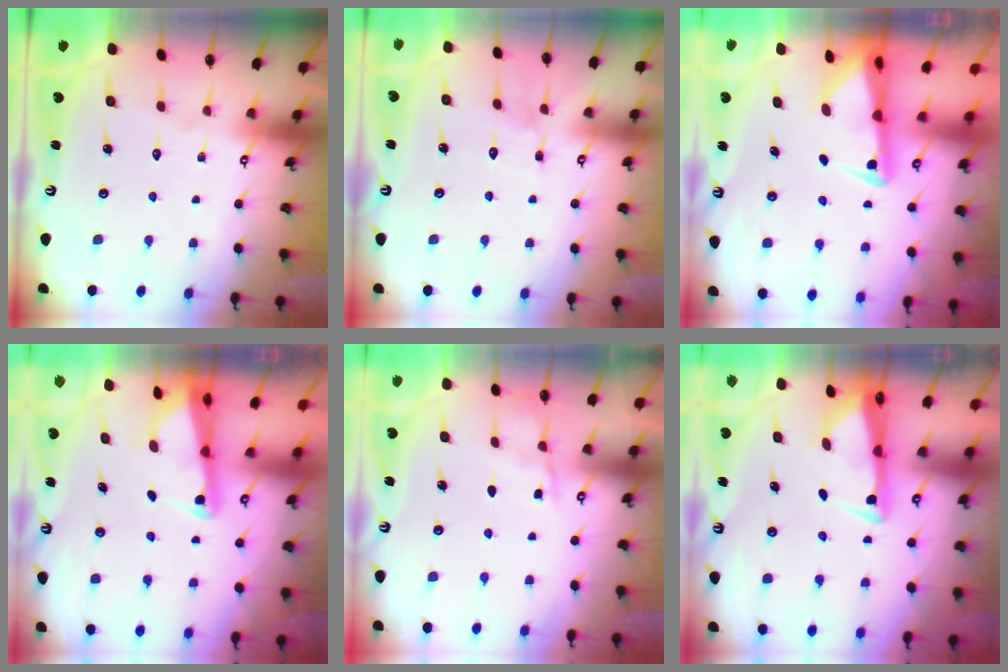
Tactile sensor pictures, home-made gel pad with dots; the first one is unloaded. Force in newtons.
{"total": 5.4, "press": 5.4, "slide": 0.5}
{"total": 2.6, "press": 2.5, "slide": 0.6}
{"total": 2.4, "press": 2.4, "slide": 0.3}
{"total": 4.0, "press": 4.0, "slide": 0.5}
{"total": 2.9, "press": 2.8, "slide": 1.0}